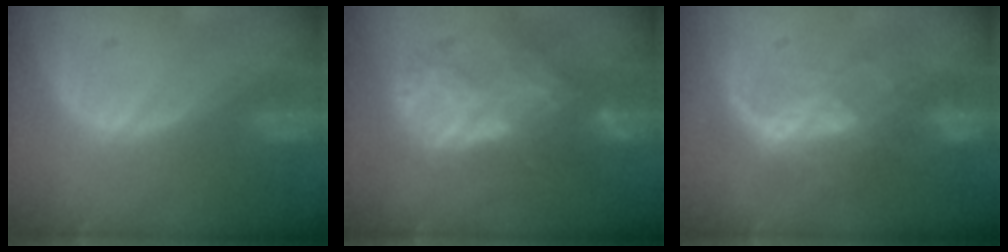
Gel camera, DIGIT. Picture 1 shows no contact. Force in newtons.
{"total": 9.0, "press": 7.8, "slide": 4.6}
{"total": 6.8, "press": 6.2, "slide": 2.8}